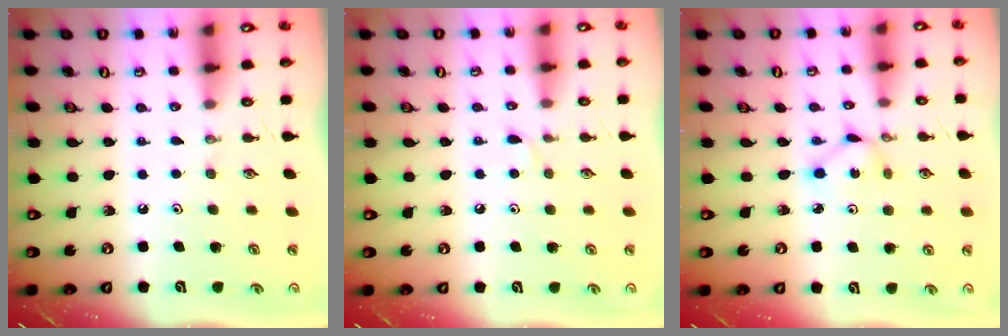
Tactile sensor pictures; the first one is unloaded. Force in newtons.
{"total": 2.9, "press": 2.8, "slide": 0.5}
{"total": 2.6, "press": 2.6, "slide": 0.1}